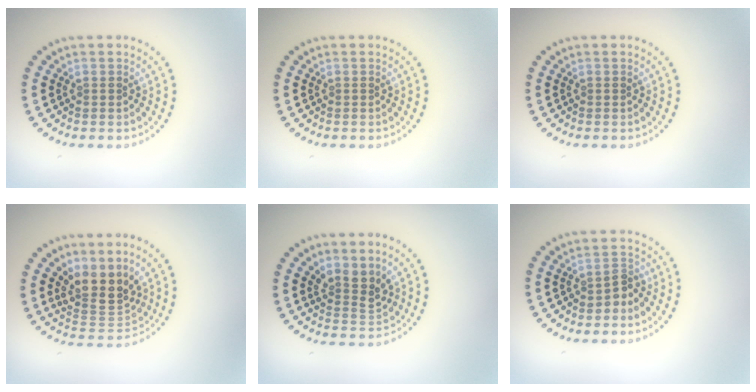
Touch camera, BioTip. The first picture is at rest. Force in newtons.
{"total": 0.0}
{"total": 0.0}
{"total": 3.9, "press": 3.0, "slide": 2.4}
{"total": 2.6, "press": 2.0, "slide": 1.7}
{"total": 1.5, "press": 1.2, "slide": 0.9}